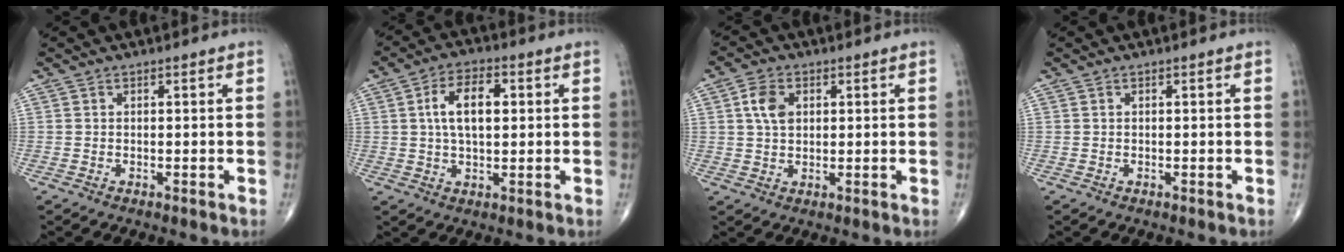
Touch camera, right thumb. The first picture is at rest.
{"total": 8.6, "force": [1.5, 4.5, 7.2], "torque": [-0.119, 0.009, 0.023]}
{"total": 5.2, "force": [1.4, 3.6, 3.5], "torque": [-0.060, -0.003, 0.023]}
{"total": 0.0}